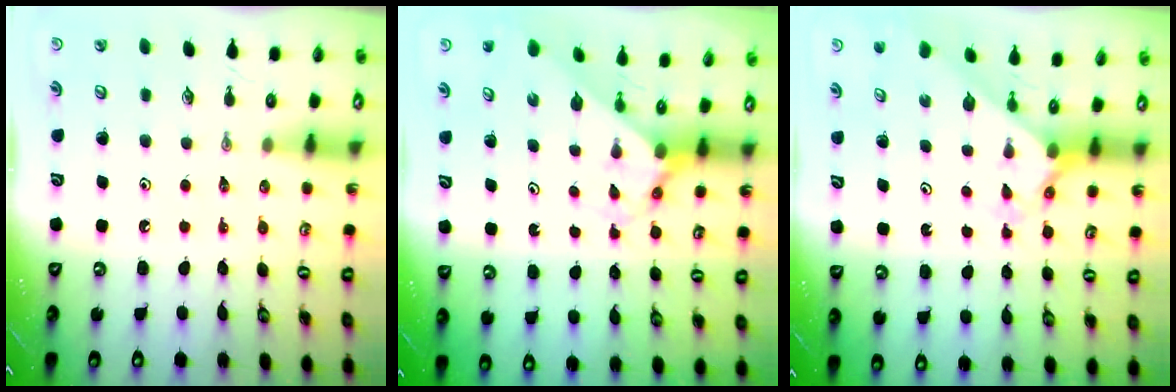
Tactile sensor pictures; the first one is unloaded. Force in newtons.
{"total": 2.3, "press": 2.3, "slide": 0.2}
{"total": 1.9, "press": 1.9, "slide": 0.2}